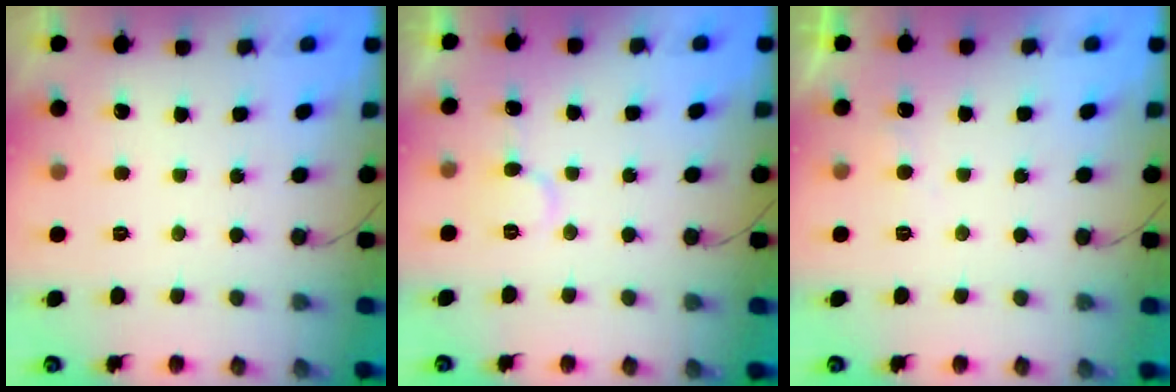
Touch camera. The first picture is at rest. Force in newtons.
{"total": 6.6, "press": 6.6, "slide": 0.4}
{"total": 3.7, "press": 3.7, "slide": 0.4}